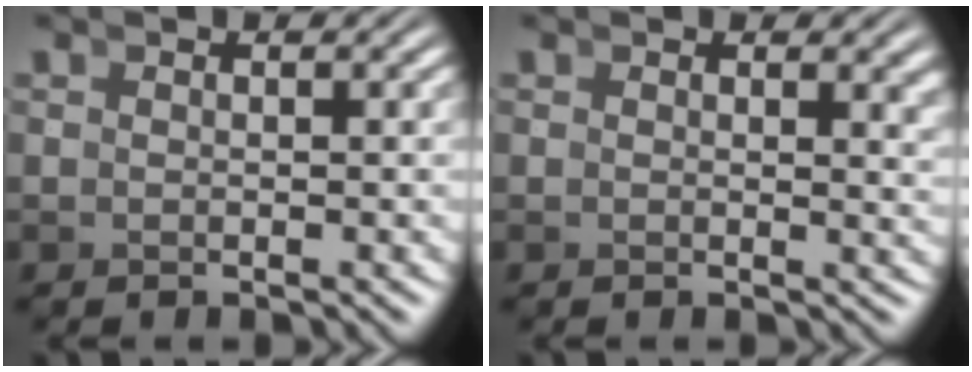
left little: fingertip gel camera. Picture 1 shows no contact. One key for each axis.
{"total": 1.2, "fx": 1.1, "fy": 0.0, "fz": 0.6, "tx": -0.008, "ty": -0.003, "tz": 0.013}